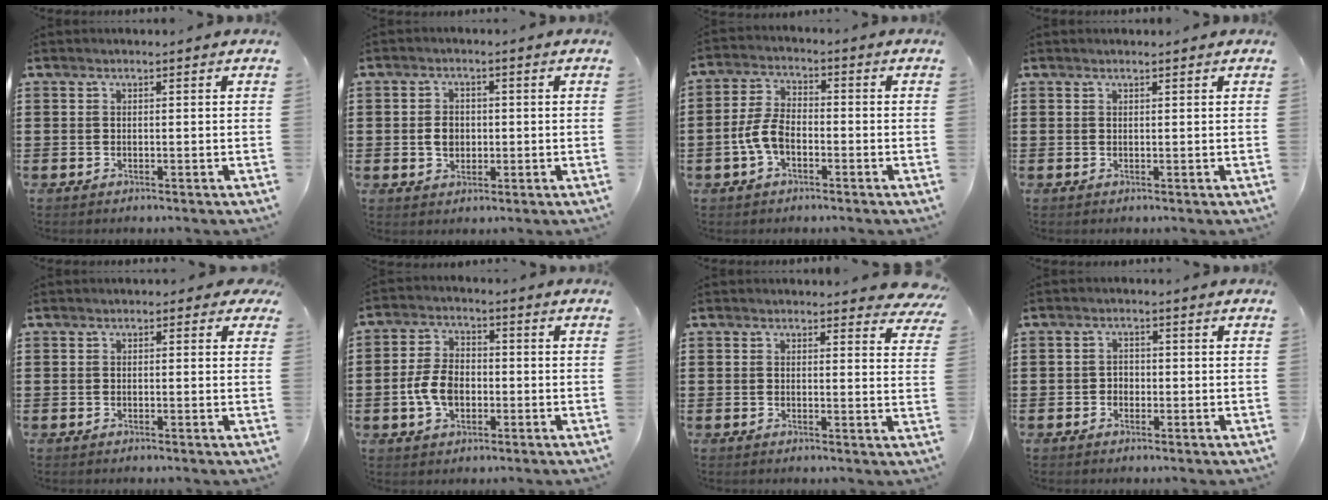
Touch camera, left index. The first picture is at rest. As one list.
[{"total": 3.2, "force": [-0.2, 2.5, 2.0], "torque": [-0.038, 0.003, -0.007]}, {"total": 5.6, "force": [-1.9, 2.9, 4.3], "torque": [-0.110, 0.001, -0.044]}, {"total": 0.5, "force": [0.4, 0.1, 0.2], "torque": [-0.006, 0.000, 0.010]}, {"total": 0.9, "force": [0.1, 0.7, 0.5], "torque": [-0.013, 0.006, -0.001]}, {"total": 6.5, "force": [-1.5, 4.2, 4.7], "torque": [-0.112, 0.004, -0.033]}, {"total": 2.6, "force": [2.5, 0.4, 0.8], "torque": [-0.008, -0.012, 0.043]}, {"total": 1.4, "force": [-0.6, 1.2, 0.5], "torque": [-0.014, 0.004, -0.014]}]